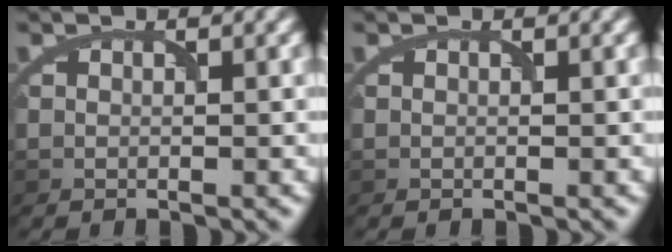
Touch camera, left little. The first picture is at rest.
{"total": 0.0}